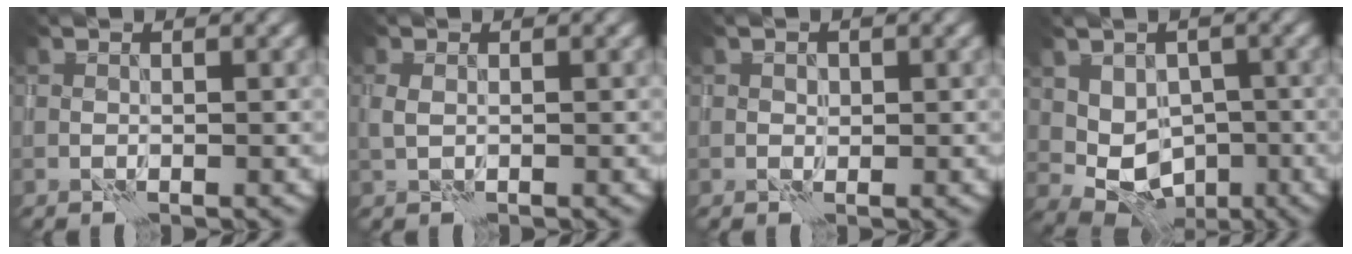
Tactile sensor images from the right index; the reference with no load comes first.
{"total": 1.1, "force": [0.0, 0.9, 0.7], "torque": [-0.015, 0.001, -0.001]}
{"total": 0.8, "force": [0.1, 0.8, 0.2], "torque": [-0.001, -0.001, 0.002]}
{"total": 5.8, "force": [-0.3, 4.6, 3.6], "torque": [-0.054, -0.004, 0.008]}